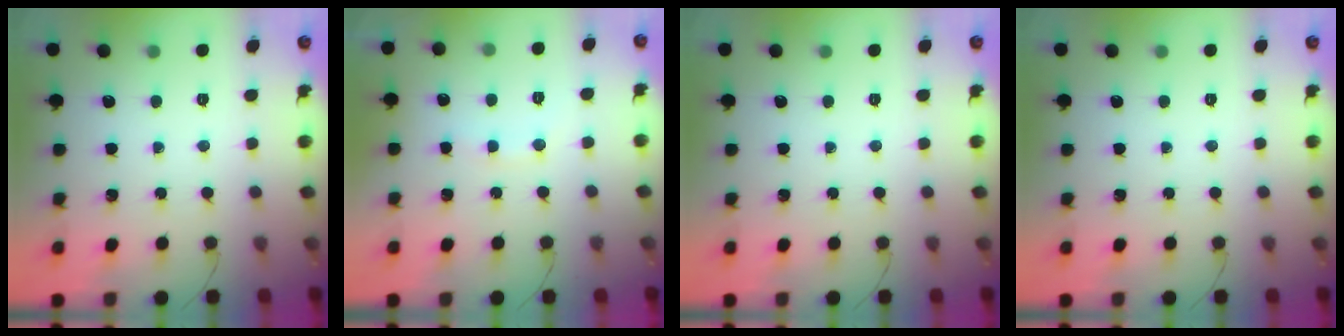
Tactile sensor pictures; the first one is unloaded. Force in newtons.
{"total": 7.5, "press": 7.4, "slide": 1.5}
{"total": 0.0}
{"total": 0.0}